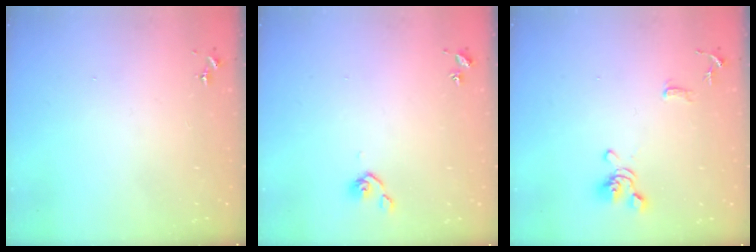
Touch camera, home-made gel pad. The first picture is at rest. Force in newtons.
{"total": 4.6, "press": 4.5, "slide": 0.9}
{"total": 10.0, "press": 9.9, "slide": 1.7}